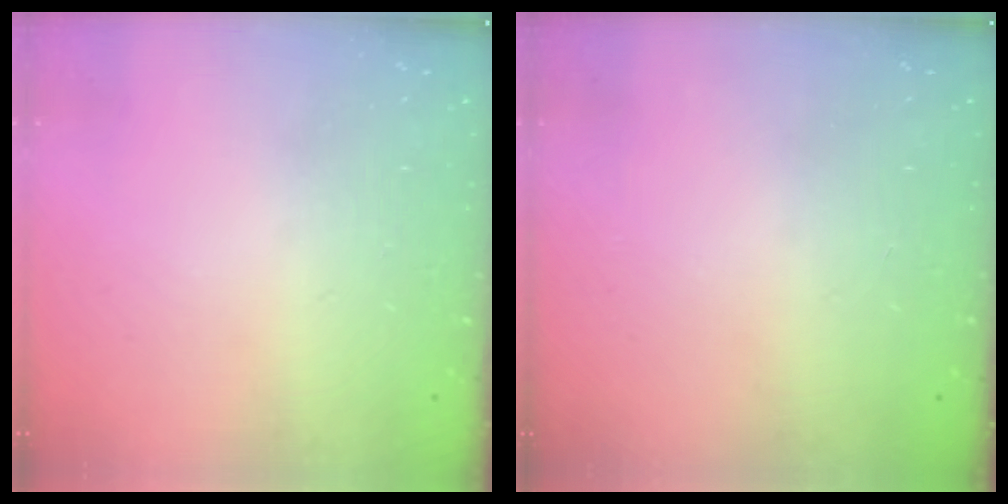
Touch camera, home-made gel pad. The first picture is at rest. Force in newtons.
{"total": 0.0}